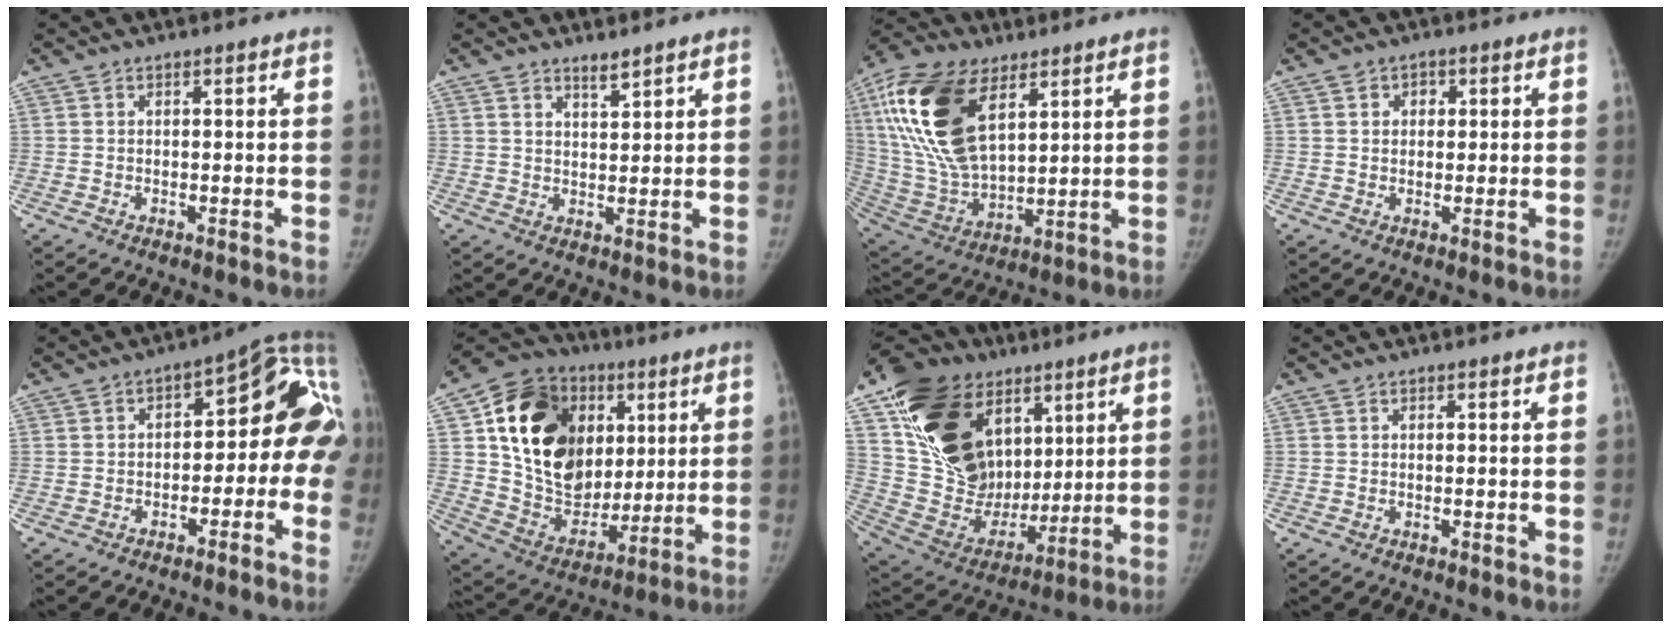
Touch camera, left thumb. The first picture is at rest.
{"total": 2.5, "force": [2.2, 0.6, 1.1], "torque": [-0.013, -0.022, 0.041]}
{"total": 22.9, "force": [9.1, 12.0, 17.3], "torque": [-0.339, -0.028, 0.174]}
{"total": 3.1, "force": [0.8, 2.6, 1.4], "torque": [-0.001, 0.001, 0.009]}
{"total": 15.0, "force": [-4.0, 8.3, 11.8], "torque": [-0.122, 0.074, -0.057]}
{"total": 27.0, "force": [6.8, 19.6, 17.2], "torque": [-0.274, 0.000, 0.125]}
{"total": 29.8, "force": [11.6, 20.7, 18.1], "torque": [-0.305, 0.003, 0.219]}
{"total": 0.0}